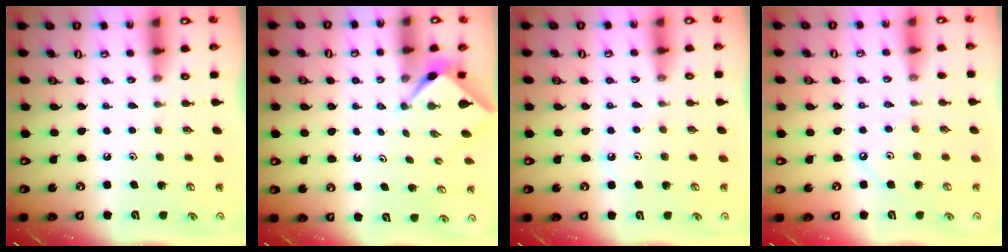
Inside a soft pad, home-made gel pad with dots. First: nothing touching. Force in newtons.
{"total": 2.2, "press": 2.2, "slide": 0.2}
{"total": 4.0, "press": 3.9, "slide": 0.5}
{"total": 1.6, "press": 1.5, "slide": 0.4}